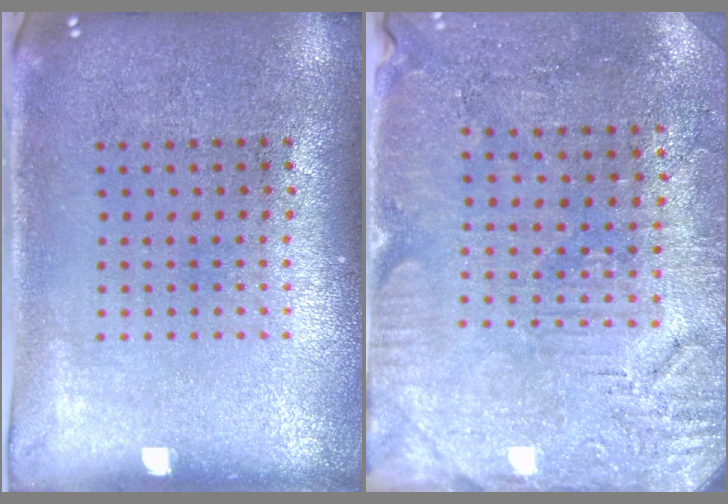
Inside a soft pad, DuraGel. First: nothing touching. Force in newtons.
{"total": 3.0, "press": 2.8, "slide": 0.9}